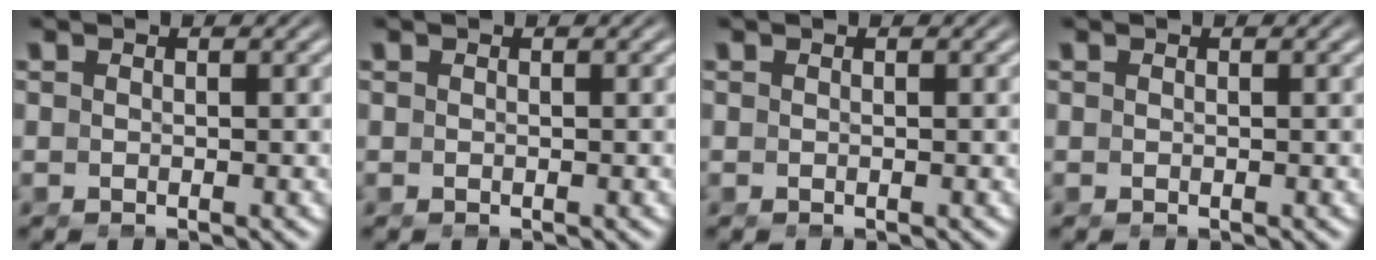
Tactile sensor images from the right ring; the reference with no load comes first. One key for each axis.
{"total": 0.0}
{"total": 0.0}
{"total": 0.0}